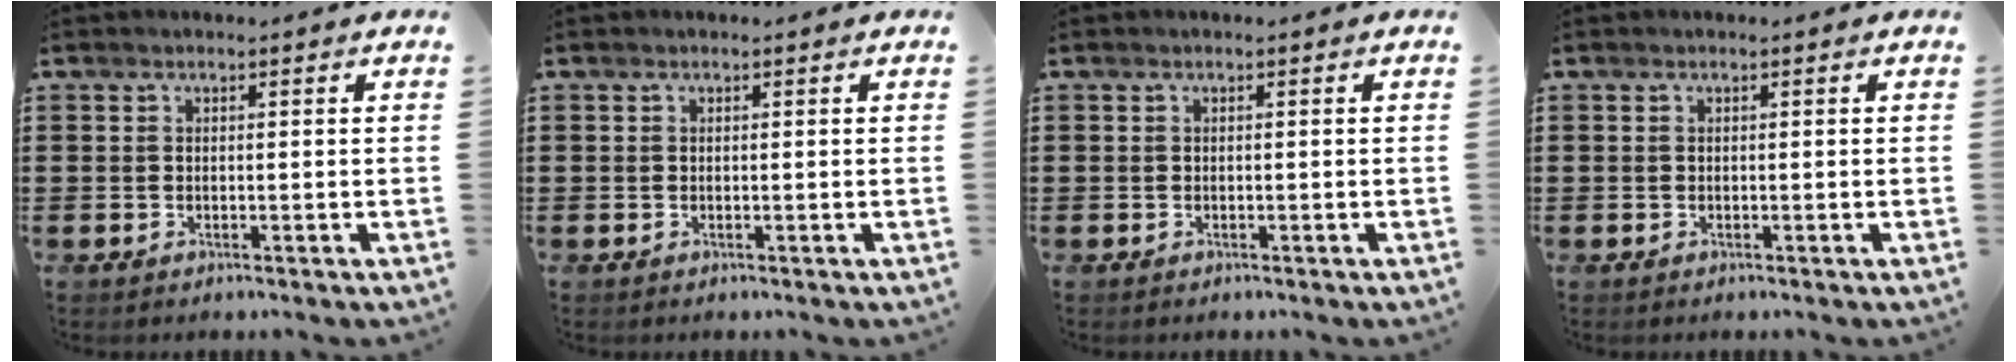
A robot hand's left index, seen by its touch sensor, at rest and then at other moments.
{"total": 0.0}
{"total": 0.0}
{"total": 0.0}